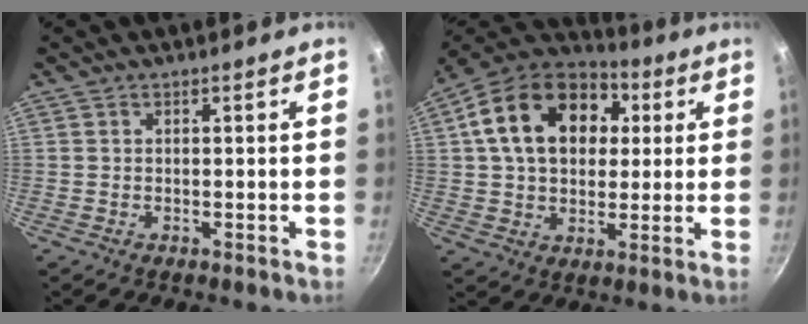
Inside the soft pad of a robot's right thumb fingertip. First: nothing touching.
{"total": 20.8, "force": [5.2, 14.8, 13.7], "torque": [-0.219, 0.020, 0.075]}